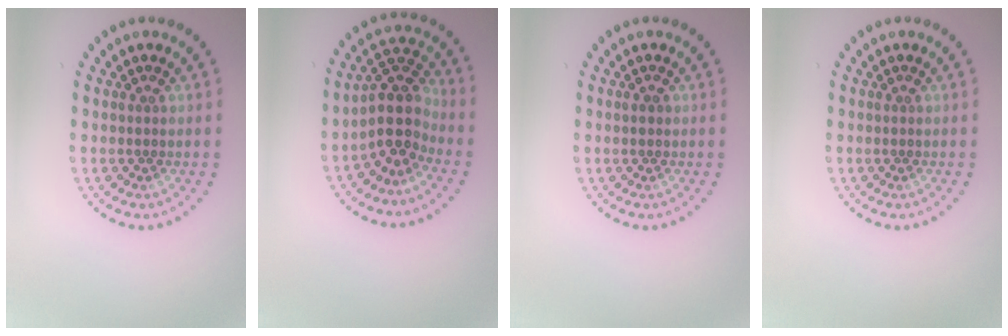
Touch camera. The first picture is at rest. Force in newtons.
{"total": 4.0, "press": 3.1, "slide": 2.5}
{"total": 0.8, "press": 0.8, "slide": 0.1}
{"total": 0.0}